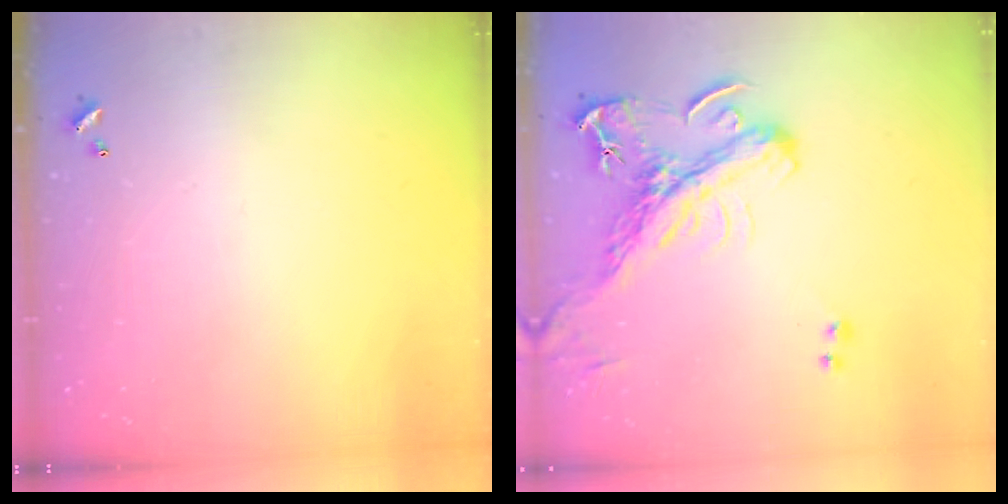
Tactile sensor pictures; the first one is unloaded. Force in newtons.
{"total": 3.4, "press": 3.2, "slide": 1.1}